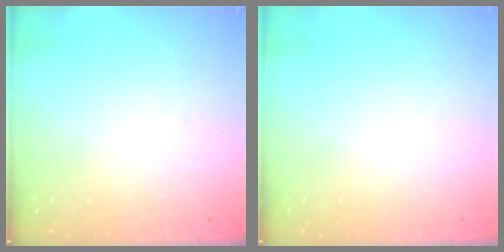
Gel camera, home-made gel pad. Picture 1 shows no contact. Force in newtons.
{"total": 0.0}